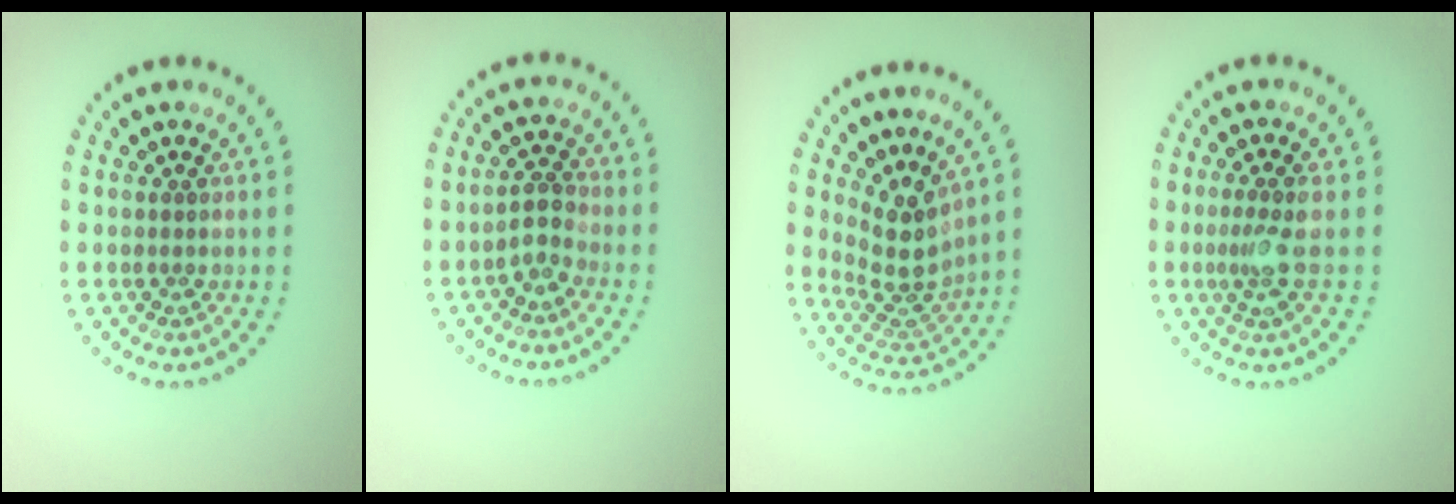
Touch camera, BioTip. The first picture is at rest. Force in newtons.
{"total": 2.1, "press": 1.9, "slide": 1.0}
{"total": 3.7, "press": 2.9, "slide": 2.3}
{"total": 2.1, "press": 1.6, "slide": 1.4}